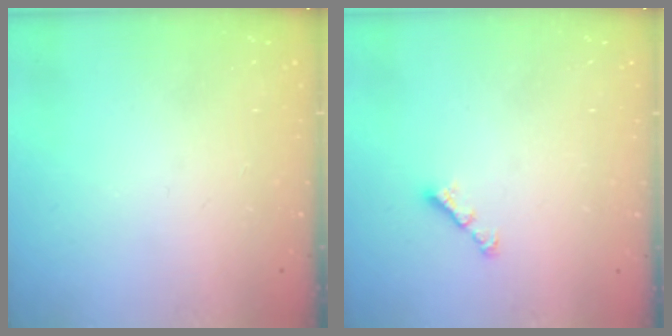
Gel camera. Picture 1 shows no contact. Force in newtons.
{"total": 2.9, "press": 2.8, "slide": 0.6}